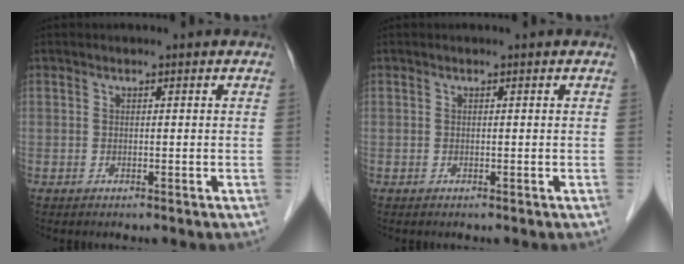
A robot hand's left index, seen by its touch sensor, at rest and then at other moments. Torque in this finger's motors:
{"motor_torque": [0.05, 0.02, 0.00, 0.00]}